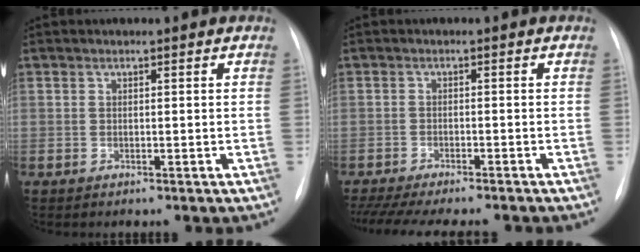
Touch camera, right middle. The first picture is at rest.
{"total": 14.8, "force": [-12.9, 2.6, 6.8], "torque": [-0.128, -0.018, -0.177]}